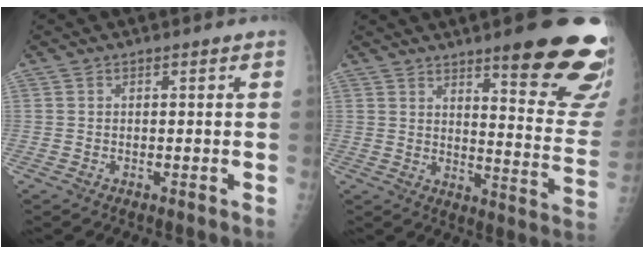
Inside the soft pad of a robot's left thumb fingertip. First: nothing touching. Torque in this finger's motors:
{"motor_torque": [3.21, 1.80, 1.62, -1.16, 0.27]}